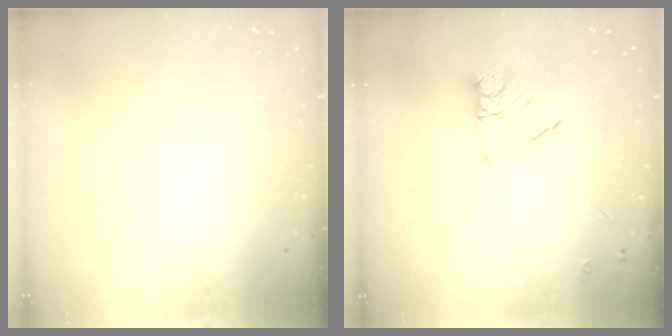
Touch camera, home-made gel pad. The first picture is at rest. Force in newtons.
{"total": 10.1, "press": 10.1, "slide": 0.8}